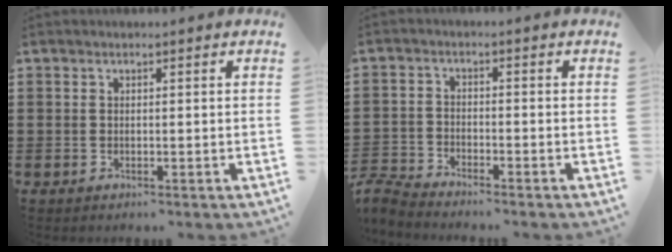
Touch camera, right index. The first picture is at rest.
{"total": 3.5, "force": [-3.5, 0.0, 0.1], "torque": [-0.021, -0.004, -0.078]}